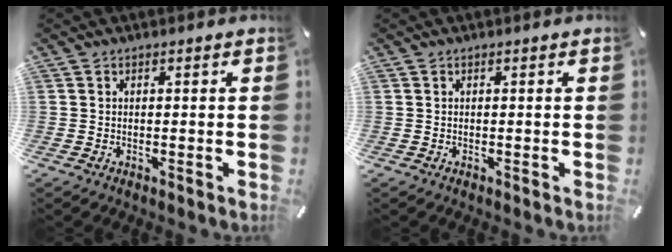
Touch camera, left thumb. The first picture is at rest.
{"total": 0.0}